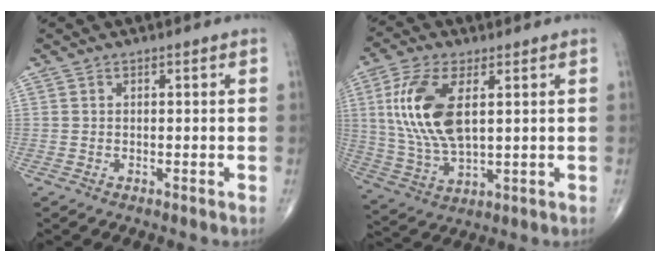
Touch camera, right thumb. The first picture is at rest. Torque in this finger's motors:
{"motor_torque": [-0.20, 0.79, 1.23, 0.29, 0.17]}